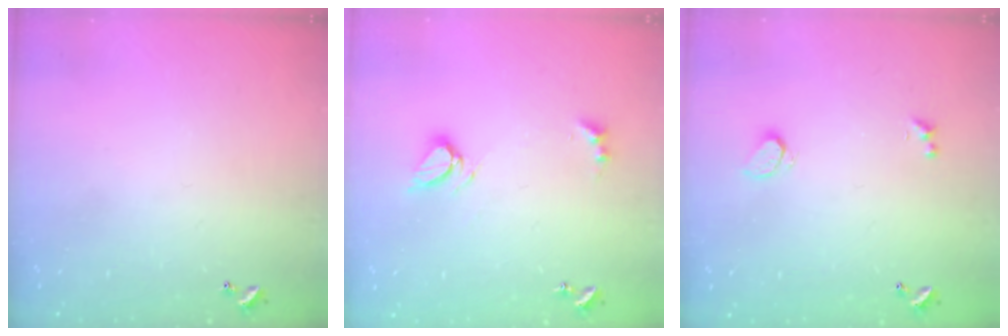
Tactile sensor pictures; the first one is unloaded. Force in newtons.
{"total": 7.6, "press": 7.6, "slide": 0.4}
{"total": 0.6, "press": 0.5, "slide": 0.4}